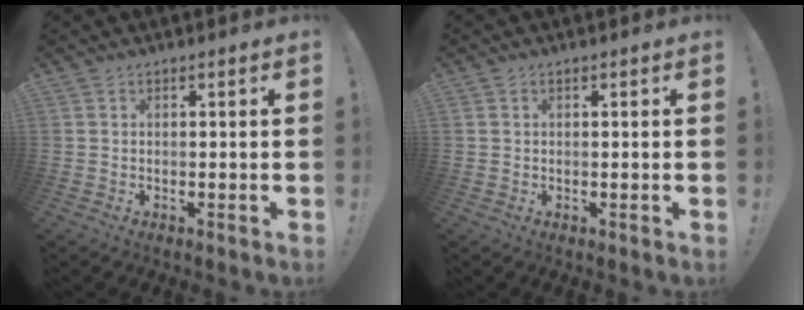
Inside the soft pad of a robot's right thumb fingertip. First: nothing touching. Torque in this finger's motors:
{"motor_torque": [0.08, 0.02, -0.33, 0.28, 0.02]}